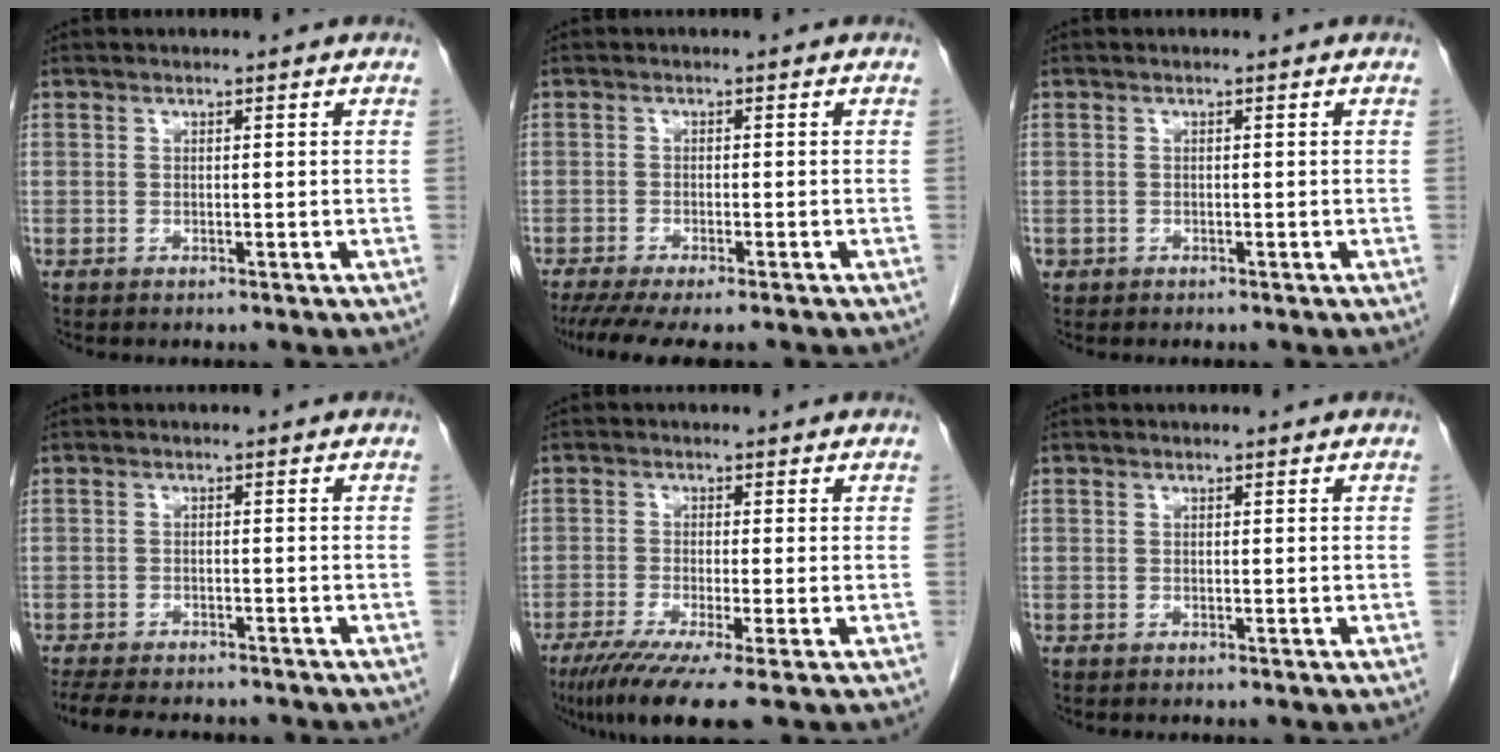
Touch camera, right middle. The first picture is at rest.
{"total": 9.6, "force": [-7.9, 1.6, 5.1], "torque": [-0.069, -0.012, -0.118]}
{"total": 0.5, "force": [-0.2, 0.5, 0.0], "torque": [-0.006, 0.004, -0.002]}
{"total": 12.3, "force": [-10.7, 3.5, 5.0], "torque": [-0.099, -0.010, -0.143]}
{"total": 8.6, "force": [-5.6, 0.0, 6.5], "torque": [-0.102, -0.022, -0.092]}
{"total": 0.0}